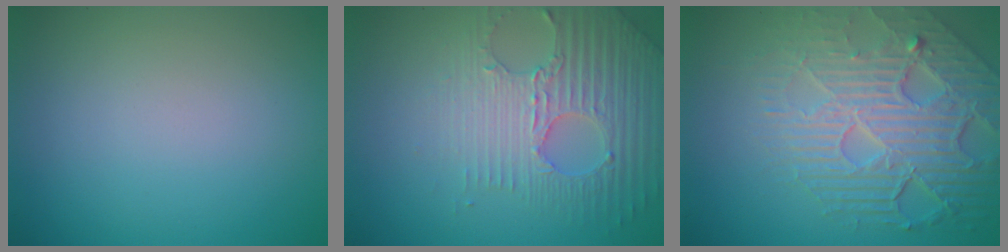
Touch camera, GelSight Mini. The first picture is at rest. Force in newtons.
{"total": 4.7, "press": 4.2, "slide": 2.1}
{"total": 8.2, "press": 5.7, "slide": 5.9}